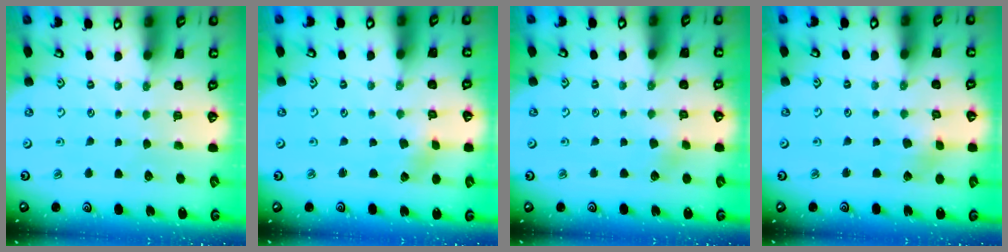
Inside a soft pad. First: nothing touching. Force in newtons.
{"total": 0.7, "press": 0.7, "slide": 0.2}
{"total": 3.4, "press": 3.4, "slide": 0.3}
{"total": 3.0, "press": 3.0, "slide": 0.2}